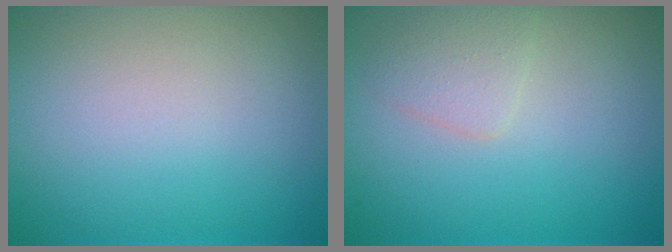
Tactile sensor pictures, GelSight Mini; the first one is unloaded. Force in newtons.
{"total": 1.6, "press": 1.6, "slide": 0.1}